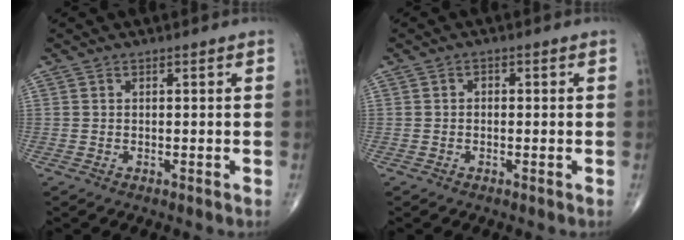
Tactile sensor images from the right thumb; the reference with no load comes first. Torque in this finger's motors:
{"motor_torque": [-0.30, -0.15, -0.17, -0.09, 0.03]}